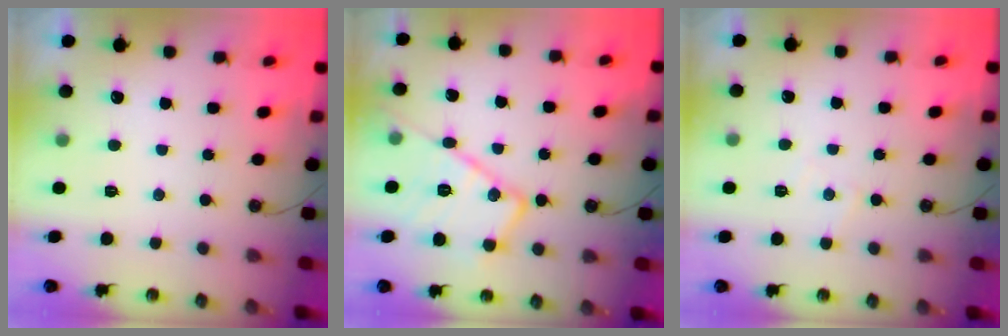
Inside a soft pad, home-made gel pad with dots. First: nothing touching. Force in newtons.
{"total": 17.8, "press": 17.7, "slide": 1.5}
{"total": 3.1, "press": 3.1, "slide": 0.5}